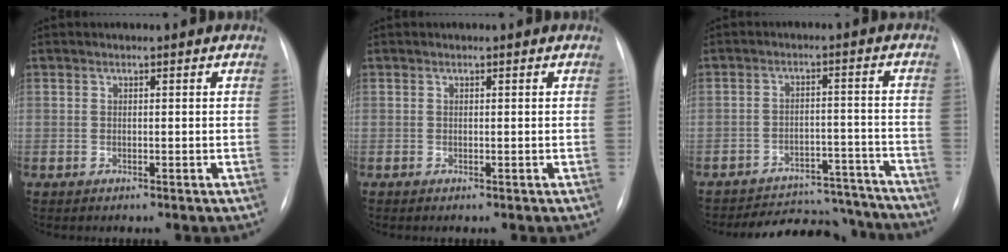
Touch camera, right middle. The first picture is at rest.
{"total": 0.0}
{"total": 15.8, "force": [-15.1, 4.2, 2.3], "torque": [-0.024, 0.028, -0.192]}